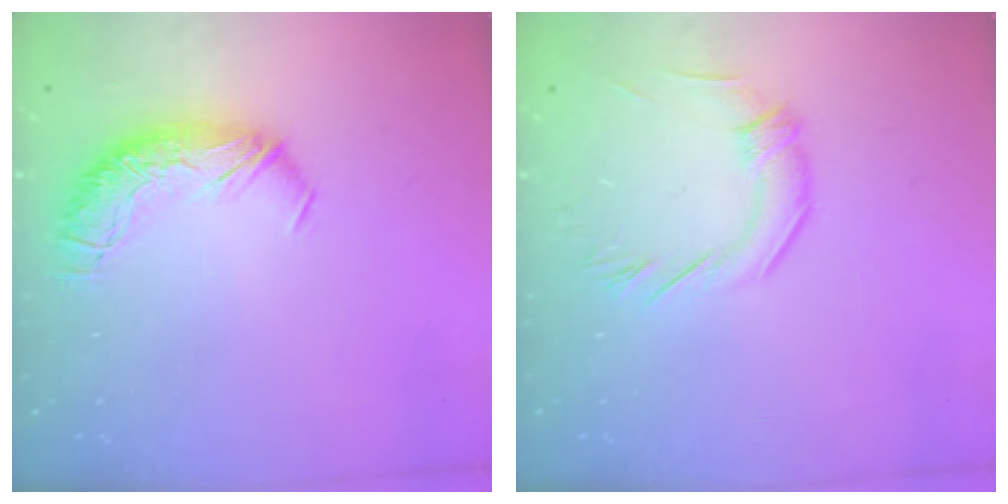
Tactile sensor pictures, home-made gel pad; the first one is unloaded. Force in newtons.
{"total": 2.3, "press": 1.9, "slide": 1.4}